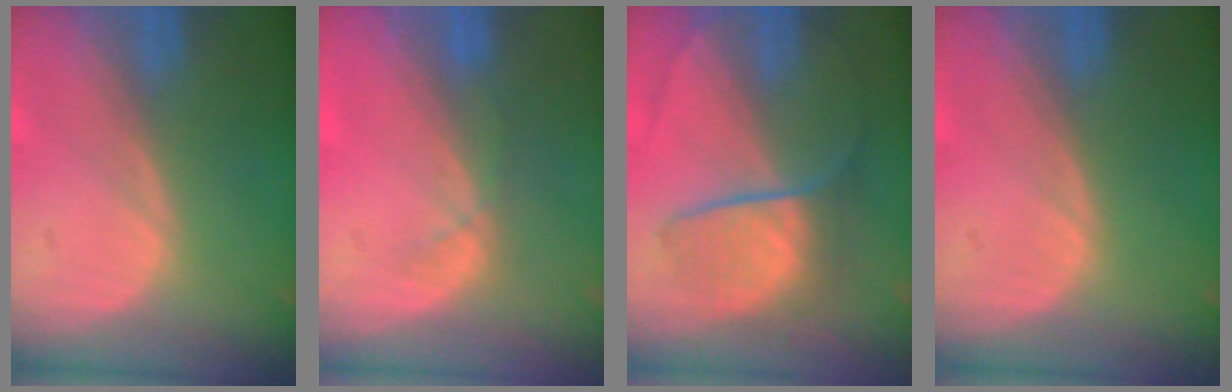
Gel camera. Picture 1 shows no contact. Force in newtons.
{"total": 2.1, "press": 1.9, "slide": 0.9}
{"total": 6.7, "press": 6.6, "slide": 1.1}
{"total": 0.0}